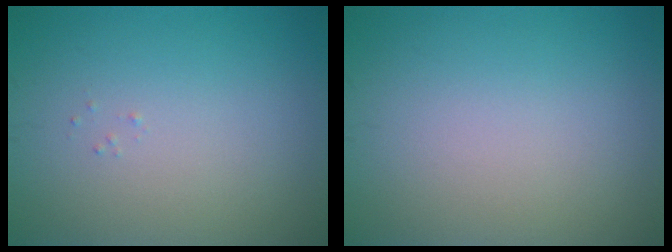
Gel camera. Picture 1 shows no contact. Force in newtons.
{"total": 0.0}